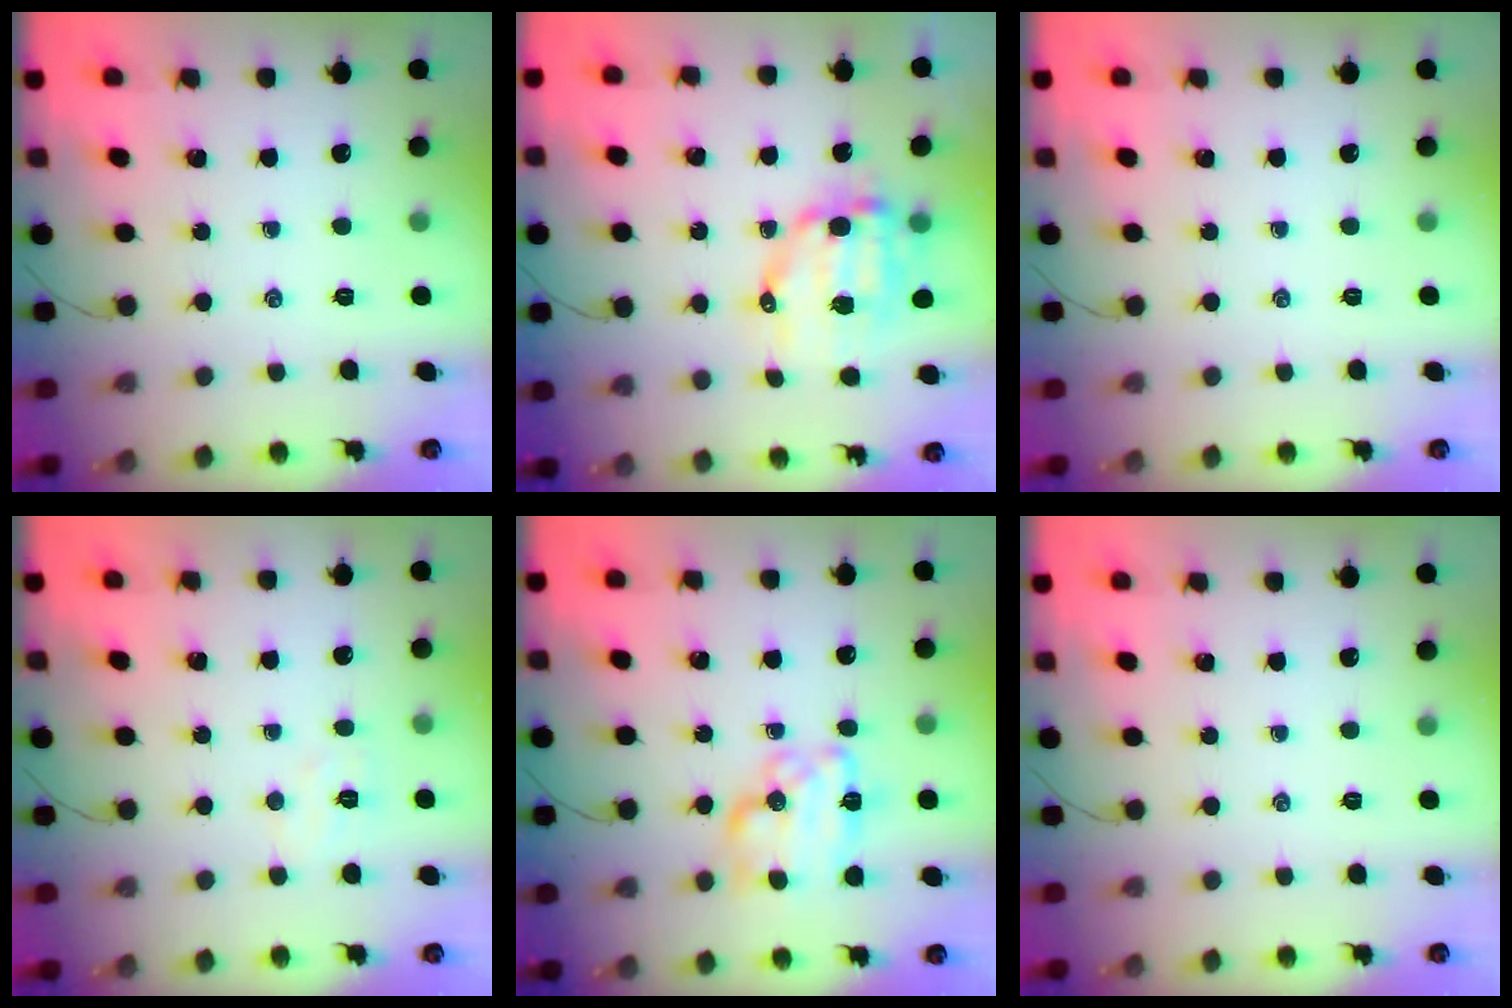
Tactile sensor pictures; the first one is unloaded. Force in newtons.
{"total": 10.5, "press": 10.3, "slide": 2.2}
{"total": 0.0}
{"total": 4.0, "press": 3.9, "slide": 0.8}
{"total": 13.1, "press": 13.1, "slide": 0.4}
{"total": 0.0}